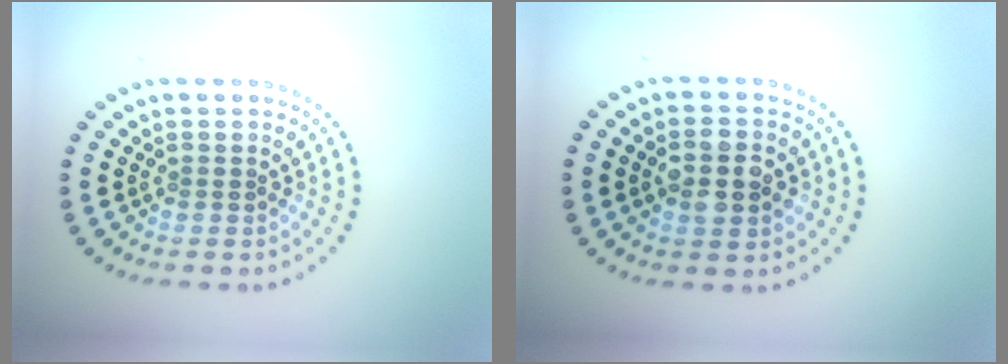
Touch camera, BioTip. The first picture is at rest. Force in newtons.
{"total": 4.0, "press": 4.0, "slide": 0.1}